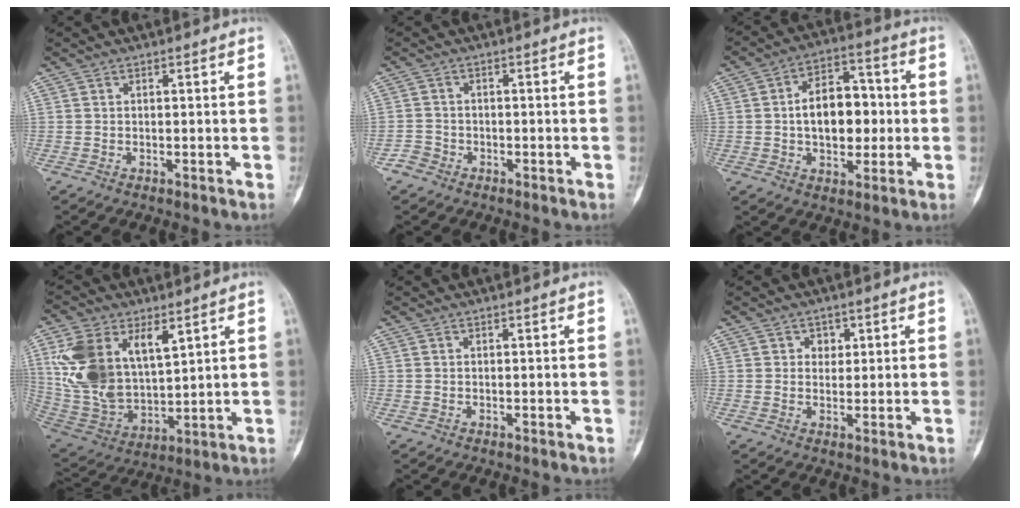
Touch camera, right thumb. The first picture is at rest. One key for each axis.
{"total": 2.1, "fx": -1.5, "fy": 1.5, "fz": -0.2, "tx": 0.003, "ty": 0.010, "tz": -0.035}
{"total": 13.0, "fx": 0.0, "fy": 8.2, "fz": 10.1, "tx": -0.120, "ty": 0.024, "tz": -0.001}
{"total": 18.1, "fx": 7.0, "fy": 10.5, "fz": 13.0, "tx": -0.238, "ty": -0.023, "tz": 0.150}
{"total": 0.0}
{"total": 0.8, "fx": 0.3, "fy": 0.7, "fz": 0.1, "tx": 0.008, "ty": 0.000, "tz": 0.003}